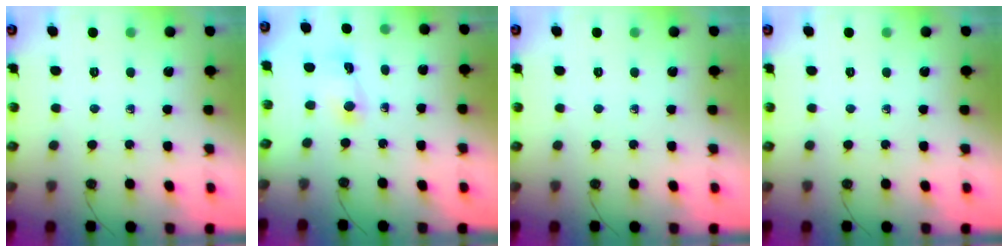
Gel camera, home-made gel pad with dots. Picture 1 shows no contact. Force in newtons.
{"total": 2.7, "press": 2.7, "slide": 0.3}
{"total": 0.0}
{"total": 0.0}